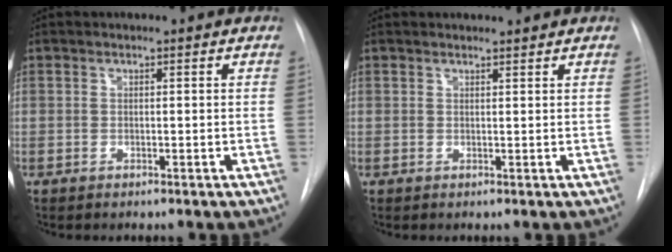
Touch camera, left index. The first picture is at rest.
{"total": 2.6, "force": [2.6, 0.3, 0.3], "torque": [-0.009, 0.007, 0.032]}